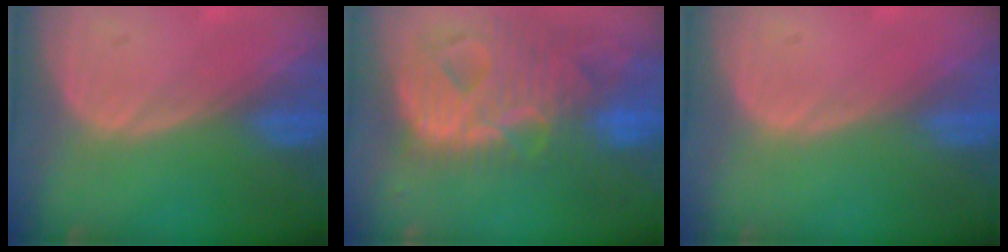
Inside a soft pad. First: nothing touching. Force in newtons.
{"total": 13.4, "press": 11.4, "slide": 7.0}
{"total": 0.0}